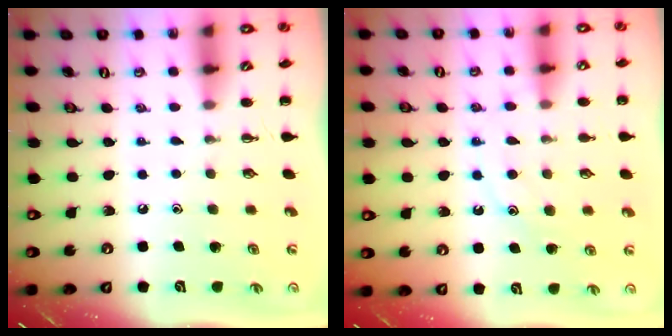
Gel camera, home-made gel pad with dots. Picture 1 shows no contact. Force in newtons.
{"total": 12.3, "press": 12.2, "slide": 0.8}